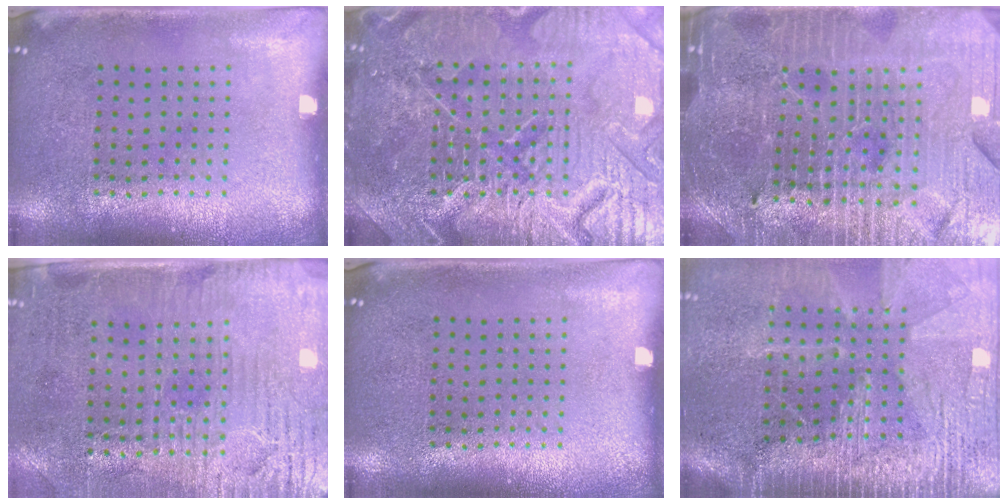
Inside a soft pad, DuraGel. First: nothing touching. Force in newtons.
{"total": 7.8, "press": 7.7, "slide": 0.9}
{"total": 4.8, "press": 4.5, "slide": 1.6}
{"total": 3.3, "press": 2.8, "slide": 1.7}
{"total": 0.0}
{"total": 3.6, "press": 3.3, "slide": 1.6}